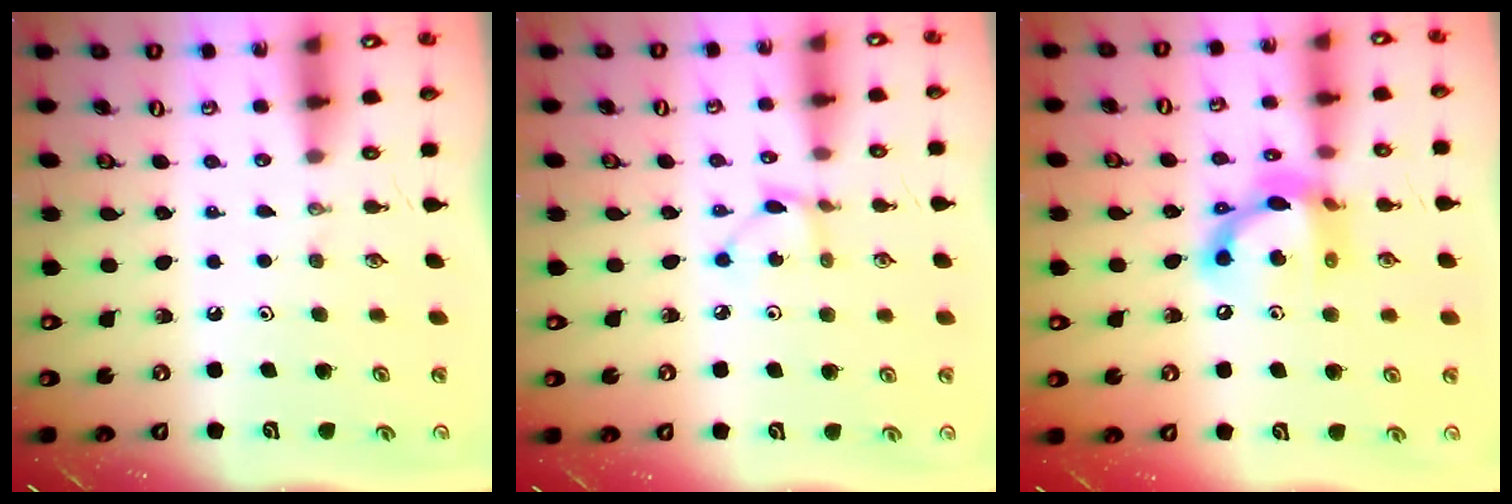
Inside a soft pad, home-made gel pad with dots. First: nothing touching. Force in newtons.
{"total": 2.4, "press": 2.4, "slide": 0.3}
{"total": 13.9, "press": 13.9, "slide": 0.7}